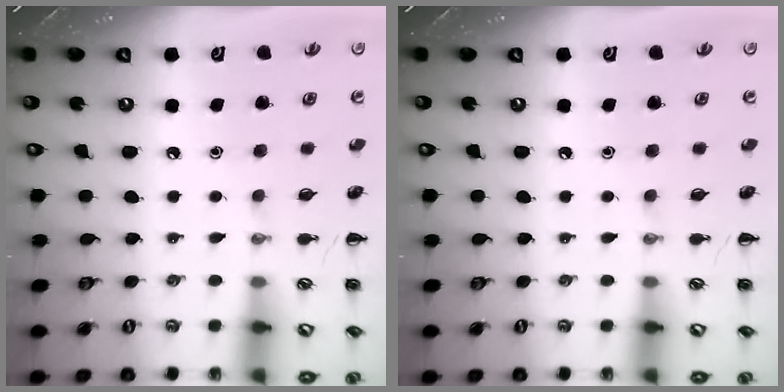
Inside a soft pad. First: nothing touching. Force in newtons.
{"total": 0.0}